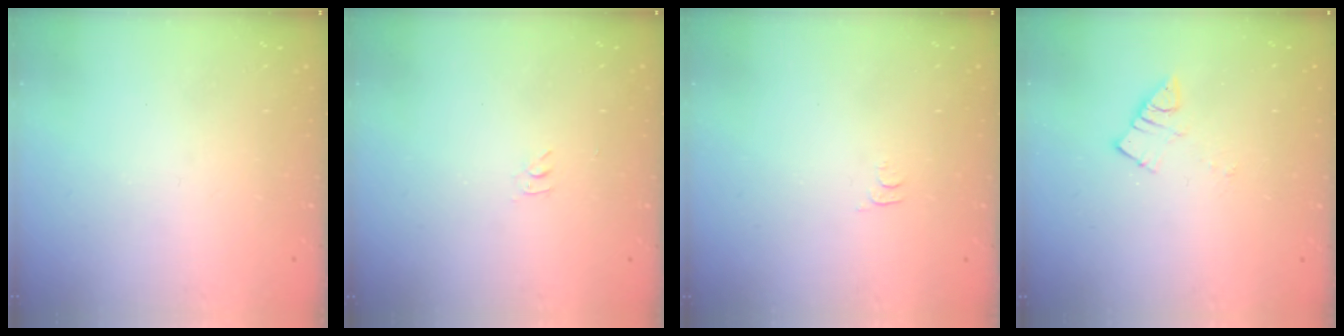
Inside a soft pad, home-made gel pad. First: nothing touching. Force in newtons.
{"total": 2.8, "press": 2.8, "slide": 0.4}
{"total": 3.4, "press": 3.4, "slide": 0.5}
{"total": 4.1, "press": 4.1, "slide": 0.2}